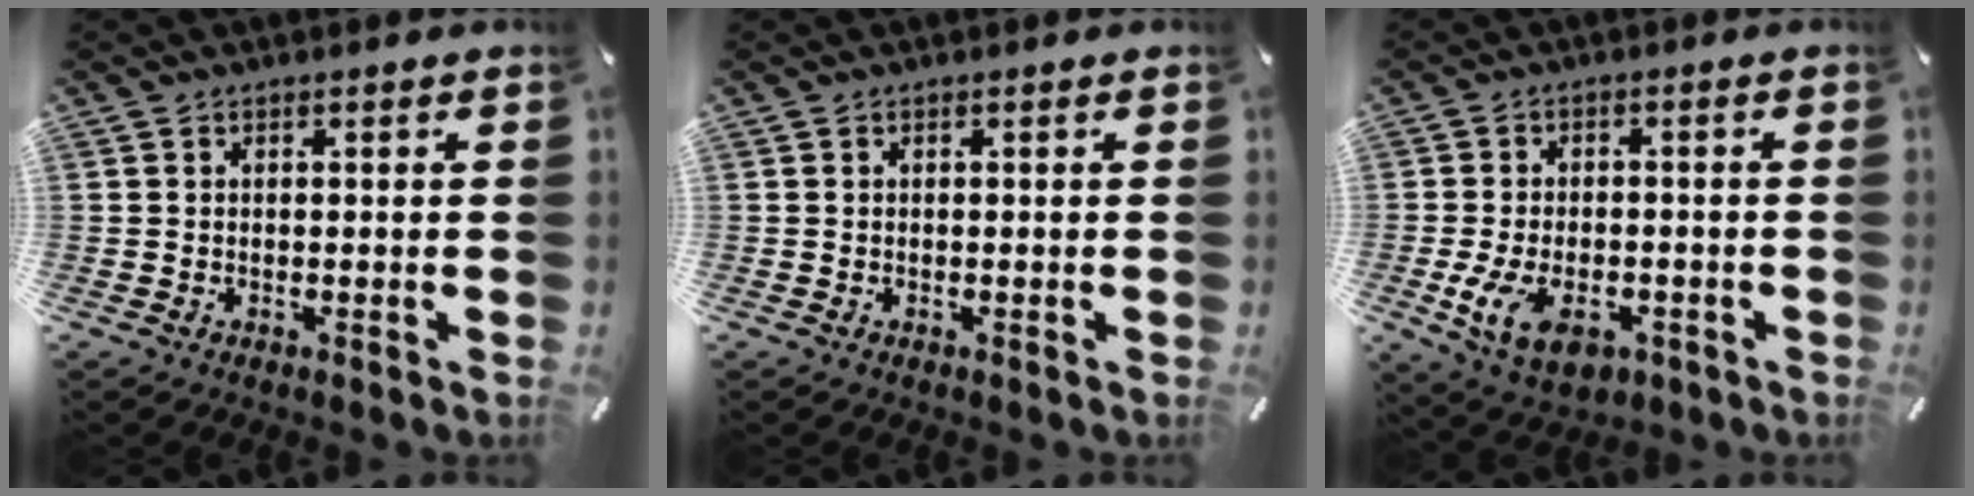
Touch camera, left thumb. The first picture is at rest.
{"total": 0.0}
{"total": 9.1, "force": [-3.4, 5.4, 6.5], "torque": [-0.147, 0.002, -0.059]}